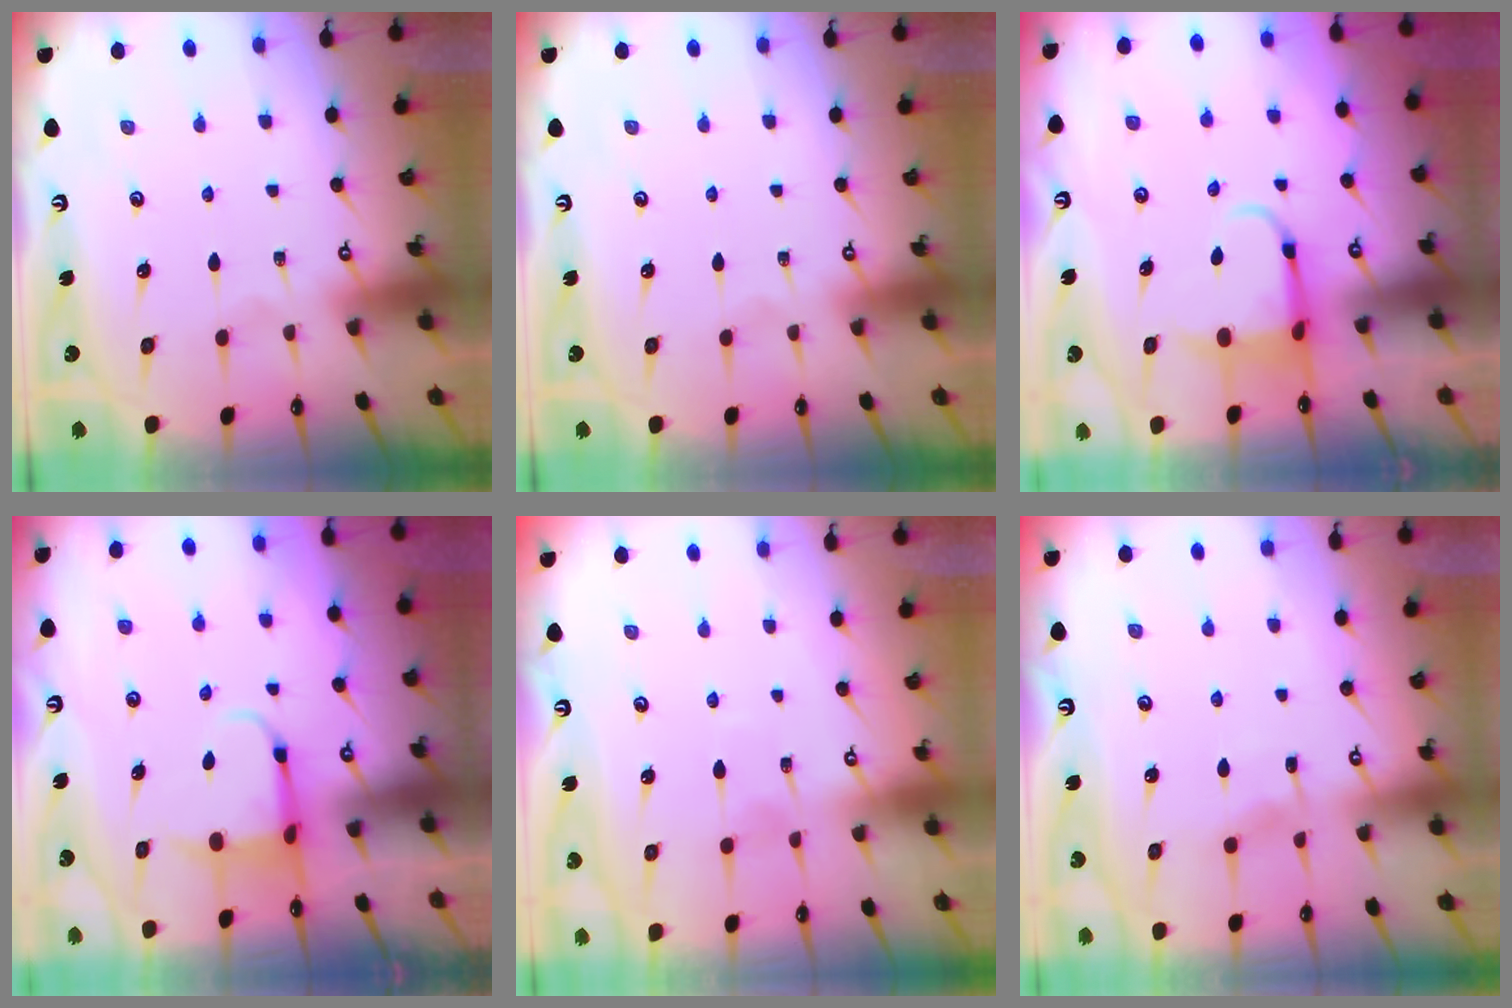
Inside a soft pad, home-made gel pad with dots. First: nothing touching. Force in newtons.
{"total": 0.0}
{"total": 5.0, "press": 4.9, "slide": 0.8}
{"total": 4.0, "press": 3.8, "slide": 1.0}
{"total": 7.1, "press": 7.0, "slide": 0.8}
{"total": 5.0, "press": 5.0, "slide": 0.4}